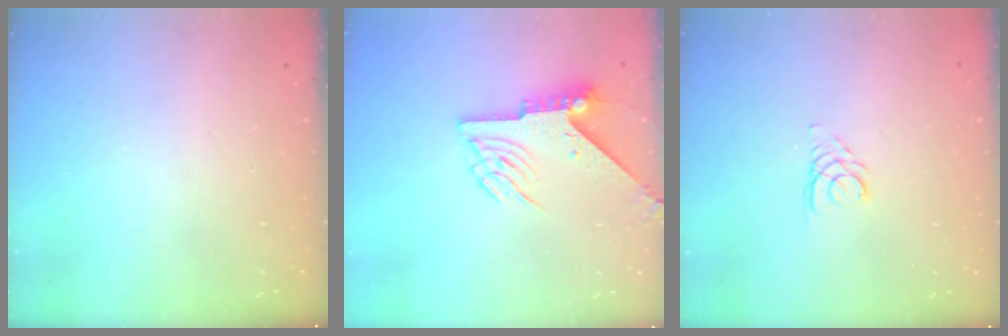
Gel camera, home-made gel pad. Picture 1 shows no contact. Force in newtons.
{"total": 6.7, "press": 6.6, "slide": 0.7}
{"total": 2.8, "press": 2.8, "slide": 0.3}